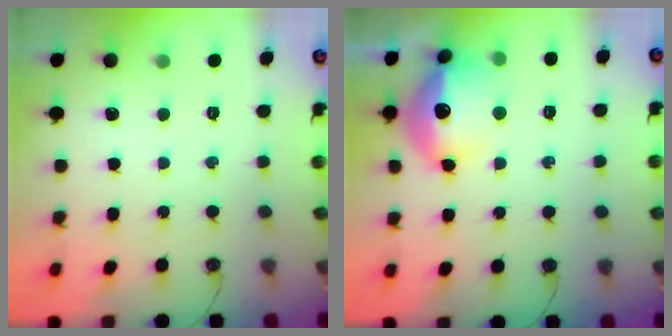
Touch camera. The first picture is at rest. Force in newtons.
{"total": 16.0, "press": 16.0, "slide": 1.3}